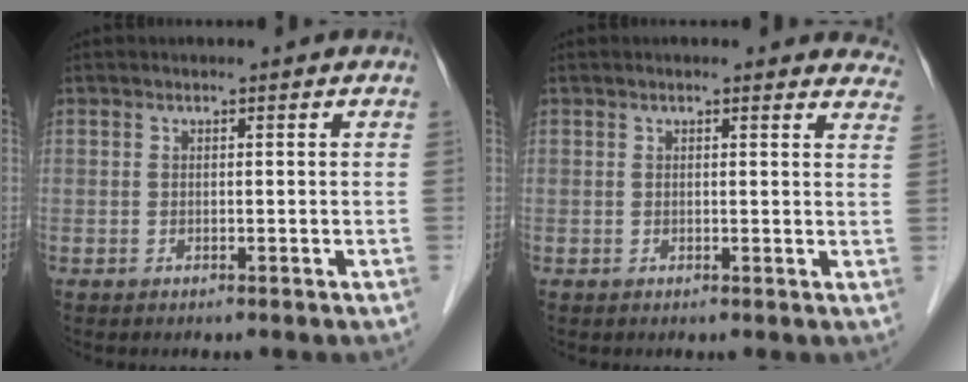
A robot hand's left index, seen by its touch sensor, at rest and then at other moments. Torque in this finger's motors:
{"motor_torque": [0.31, -0.27, 0.00, -0.01]}